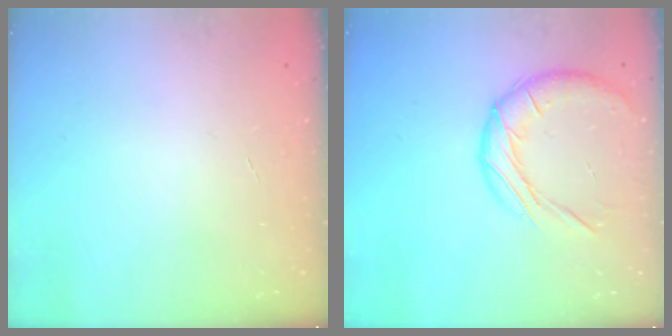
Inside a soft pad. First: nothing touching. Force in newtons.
{"total": 13.6, "press": 13.6, "slide": 1.1}